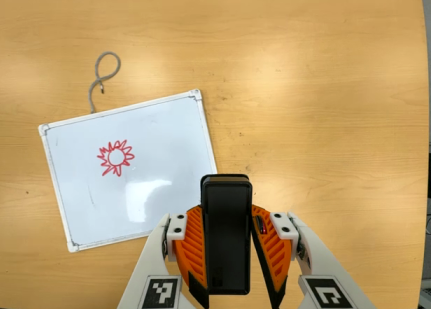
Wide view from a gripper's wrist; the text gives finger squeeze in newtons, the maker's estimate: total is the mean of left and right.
{"total": 6.9, "left": 5.6, "right": 8.2}